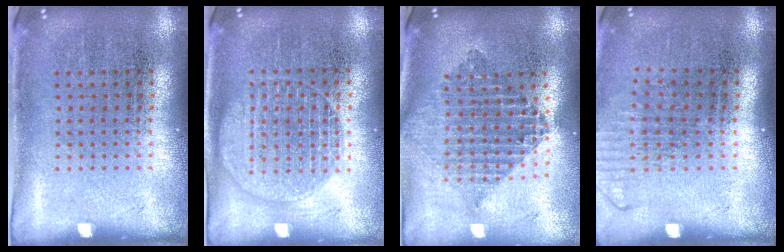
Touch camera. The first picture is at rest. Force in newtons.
{"total": 1.3, "press": 1.3, "slide": 0.1}
{"total": 2.1, "press": 1.7, "slide": 1.2}
{"total": 1.3, "press": 1.0, "slide": 0.7}